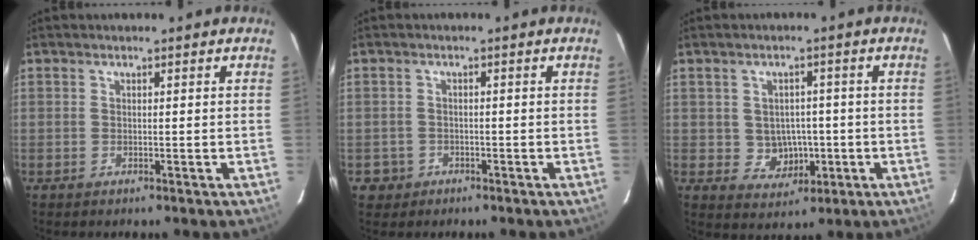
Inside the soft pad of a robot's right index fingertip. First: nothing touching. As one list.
[{"total": 3.0, "force": [-1.2, 2.8, 0.3], "torque": [-0.016, 0.011, -0.015]}, {"total": 5.6, "force": [-0.7, 5.2, 2.0], "torque": [-0.048, 0.012, 0.008]}]